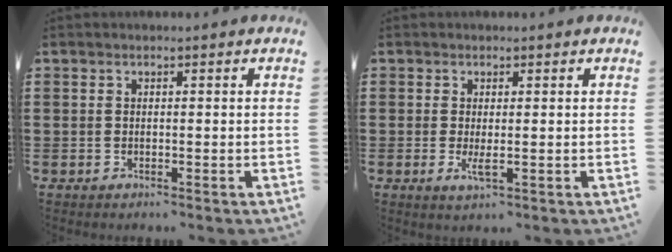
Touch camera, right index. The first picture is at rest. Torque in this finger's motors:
{"motor_torque": [1.67, 0.47, -0.01, -0.01]}